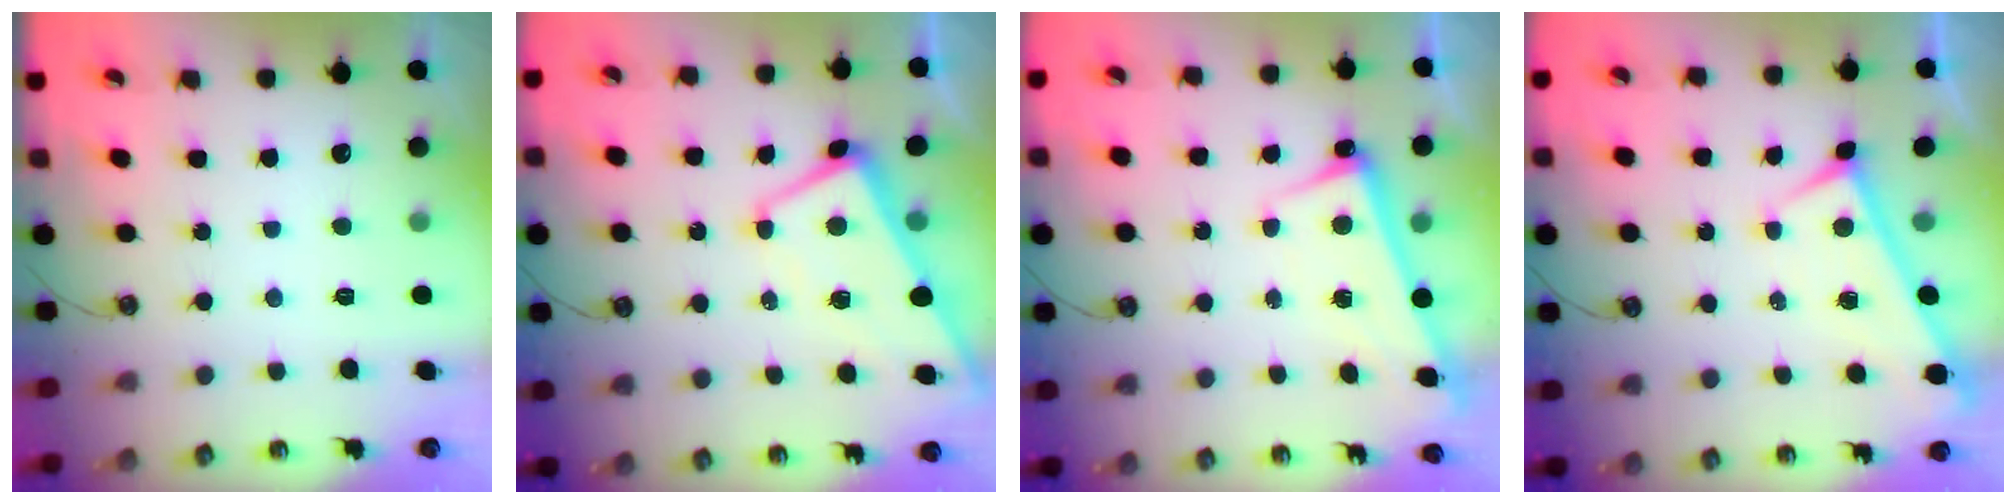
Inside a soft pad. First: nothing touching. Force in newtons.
{"total": 1.2, "press": 1.0, "slide": 0.7}
{"total": 2.6, "press": 2.4, "slide": 1.0}
{"total": 0.0}